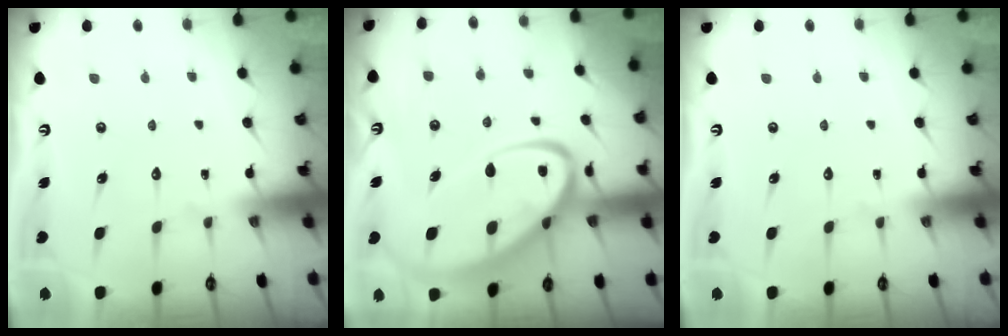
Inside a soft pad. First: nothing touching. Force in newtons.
{"total": 14.3, "press": 14.3, "slide": 1.3}
{"total": 0.0}